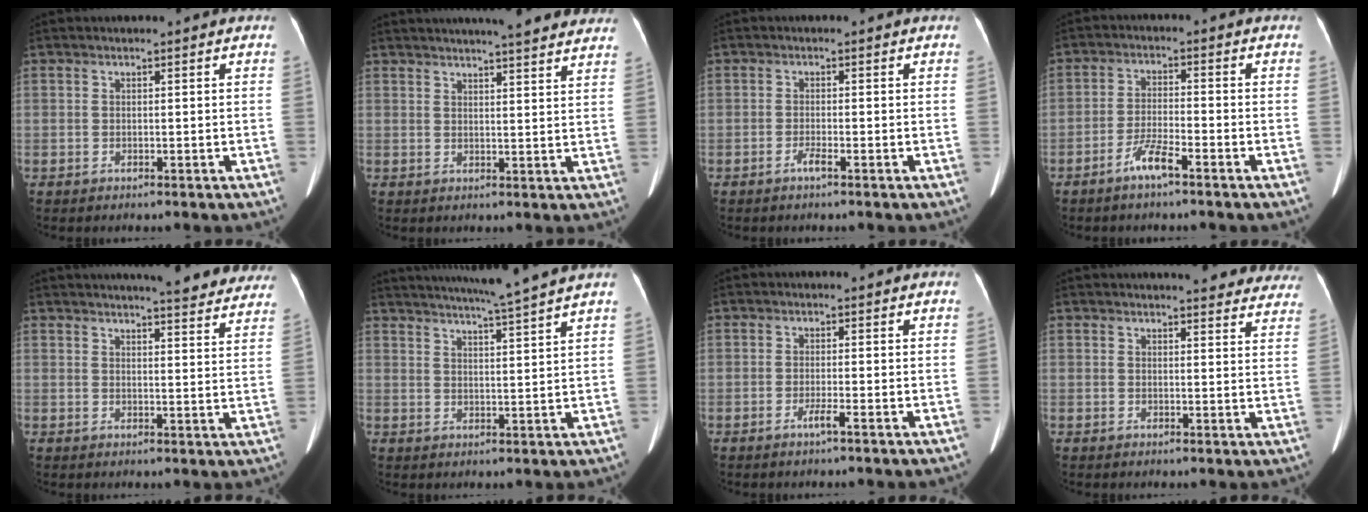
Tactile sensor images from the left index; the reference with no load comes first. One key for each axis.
{"total": 16.2, "fx": 14.4, "fy": 1.8, "fz": 7.2, "tx": -0.095, "ty": 0.021, "tz": 0.168}
{"total": 1.3, "fx": -1.0, "fy": -0.1, "fz": 0.8, "tx": -0.021, "ty": -0.002, "tz": -0.022}
{"total": 4.5, "fx": -3.3, "fy": 0.2, "fz": 3.1, "tx": -0.068, "ty": -0.005, "tz": -0.067}
{"total": 18.1, "fx": 16.4, "fy": 2.6, "fz": 7.1, "tx": -0.080, "ty": -0.024, "tz": 0.180}
{"total": 11.6, "fx": 10.2, "fy": -2.0, "fz": 5.1, "tx": -0.088, "ty": -0.011, "tz": 0.141}
{"total": 1.6, "fx": -1.1, "fy": -0.3, "fz": 1.2, "tx": -0.027, "ty": -0.004, "tz": -0.022}
{"total": 16.3, "fx": 15.1, "fy": 3.3, "fz": 5.1, "tx": -0.031, "ty": -0.032, "tz": 0.150}